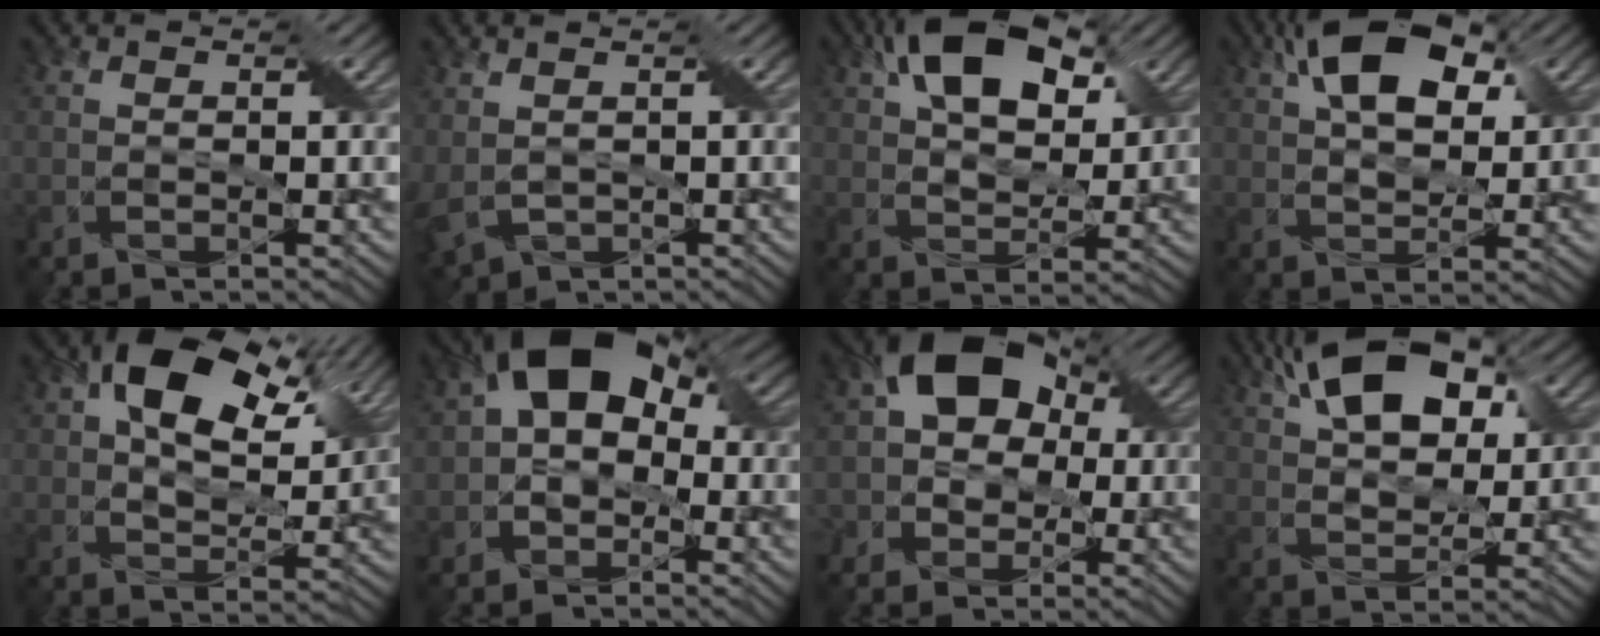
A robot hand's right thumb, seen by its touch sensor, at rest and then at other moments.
{"total": 3.7, "force": [0.2, 2.3, 3.0], "torque": [-0.082, -0.007, 0.011]}
{"total": 11.9, "force": [5.5, 6.7, 8.1], "torque": [-0.155, 0.021, 0.092]}
{"total": 11.1, "force": [4.8, 6.0, 8.0], "torque": [-0.148, 0.024, 0.074]}
{"total": 13.4, "force": [6.0, 7.8, 9.1], "torque": [-0.154, 0.012, 0.090]}
{"total": 11.2, "force": [1.1, 7.8, 7.9], "torque": [-0.131, 0.018, -0.003]}
{"total": 12.2, "force": [1.6, 9.9, 6.9], "torque": [-0.106, 0.021, -0.011]}
{"total": 12.3, "force": [5.7, 6.5, 8.7], "torque": [-0.162, 0.031, 0.086]}